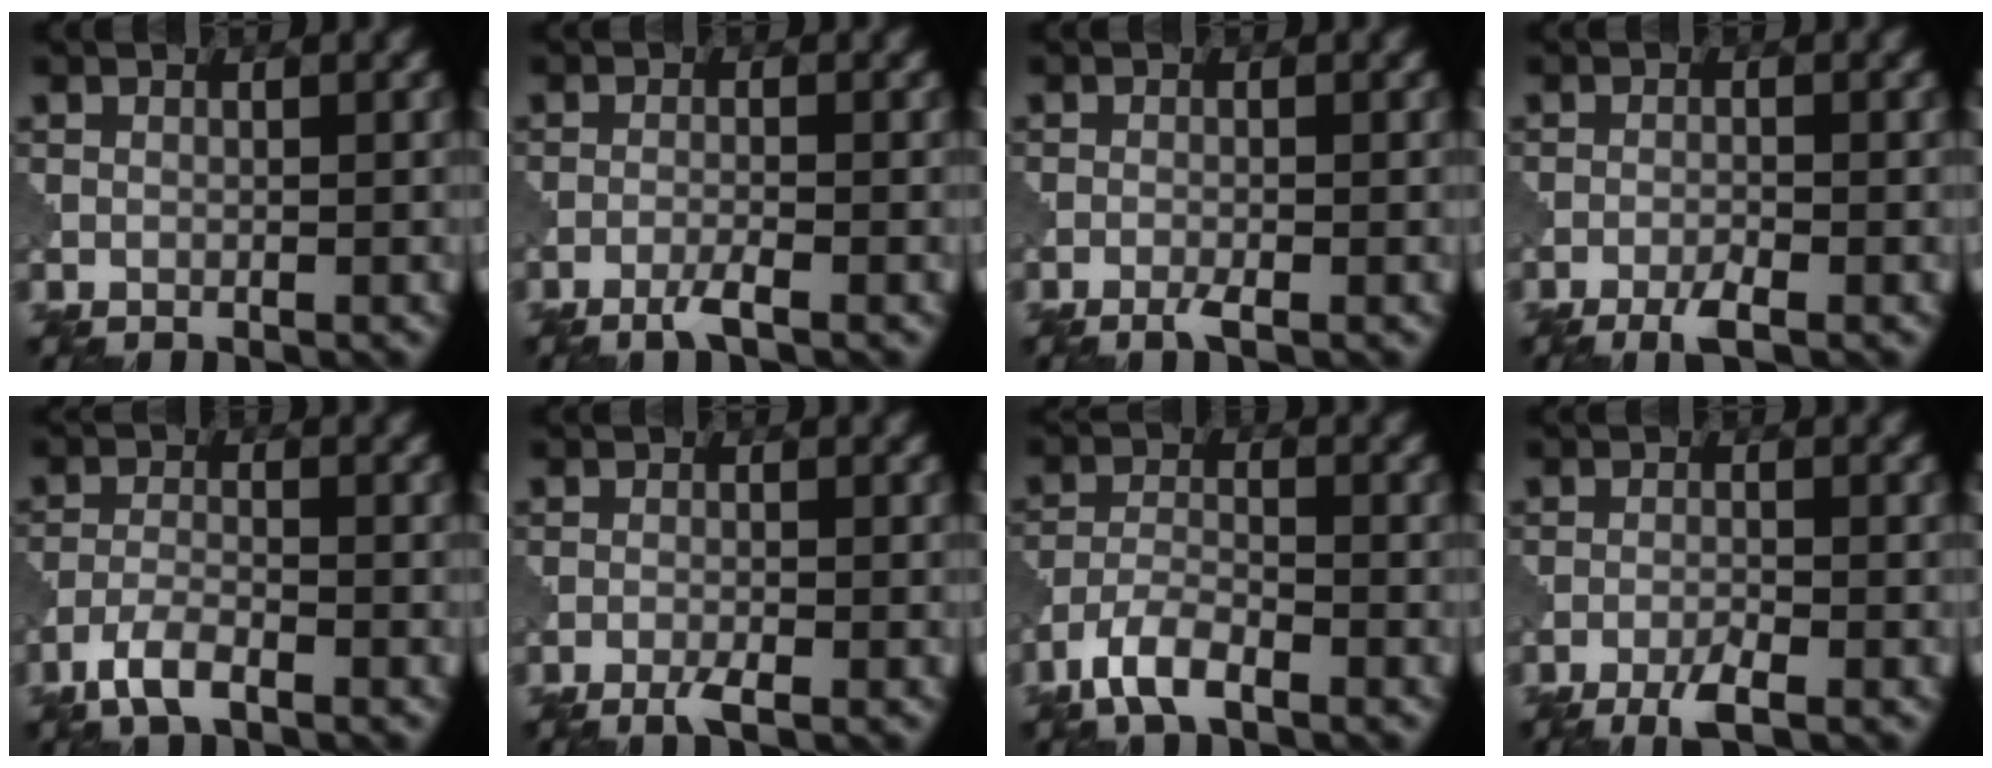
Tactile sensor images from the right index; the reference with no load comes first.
{"total": 1.9, "force": [-1.3, 0.1, 1.4], "torque": [-0.025, 0.002, -0.033]}
{"total": 1.3, "force": [-0.9, 0.1, 1.0], "torque": [-0.019, -0.001, -0.020]}
{"total": 2.2, "force": [-1.5, 0.3, 1.6], "torque": [-0.032, 0.000, -0.032]}
{"total": 3.1, "force": [-2.3, 0.8, 2.0], "torque": [-0.047, 0.000, -0.054]}
{"total": 1.6, "force": [-1.1, 0.2, 1.2], "torque": [-0.024, 0.000, -0.025]}
{"total": 4.1, "force": [-2.9, 1.2, 2.5], "torque": [-0.055, -0.003, -0.069]}
{"total": 2.7, "force": [-1.8, 0.4, 1.9], "torque": [-0.039, 0.000, -0.040]}